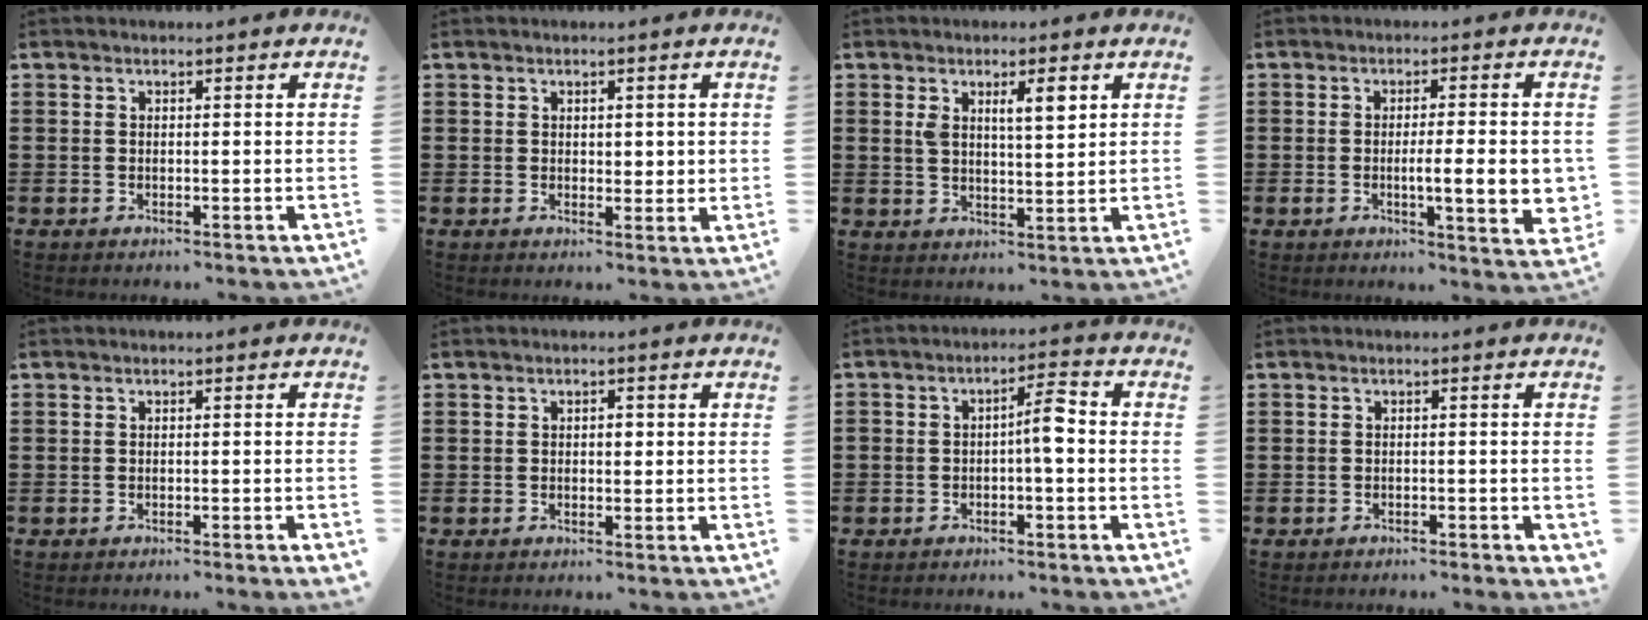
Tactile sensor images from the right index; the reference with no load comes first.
{"total": 1.5, "force": [0.6, 1.0, 0.8], "torque": [-0.010, 0.005, 0.009]}
{"total": 4.4, "force": [1.9, 1.4, 3.8], "torque": [-0.063, 0.000, 0.027]}
{"total": 7.5, "force": [-0.9, 1.3, 7.3], "torque": [-0.097, -0.011, -0.018]}
{"total": 0.8, "force": [-0.6, -0.1, 0.5], "torque": [-0.008, -0.003, -0.012]}
{"total": 1.2, "force": [0.0, 0.6, 1.0], "torque": [-0.020, 0.005, -0.001]}
{"total": 4.3, "force": [-0.8, 1.1, 4.1], "torque": [-0.073, 0.011, -0.019]}
{"total": 0.8, "force": [-0.8, 0.1, 0.2], "torque": [-0.007, -0.003, -0.016]}